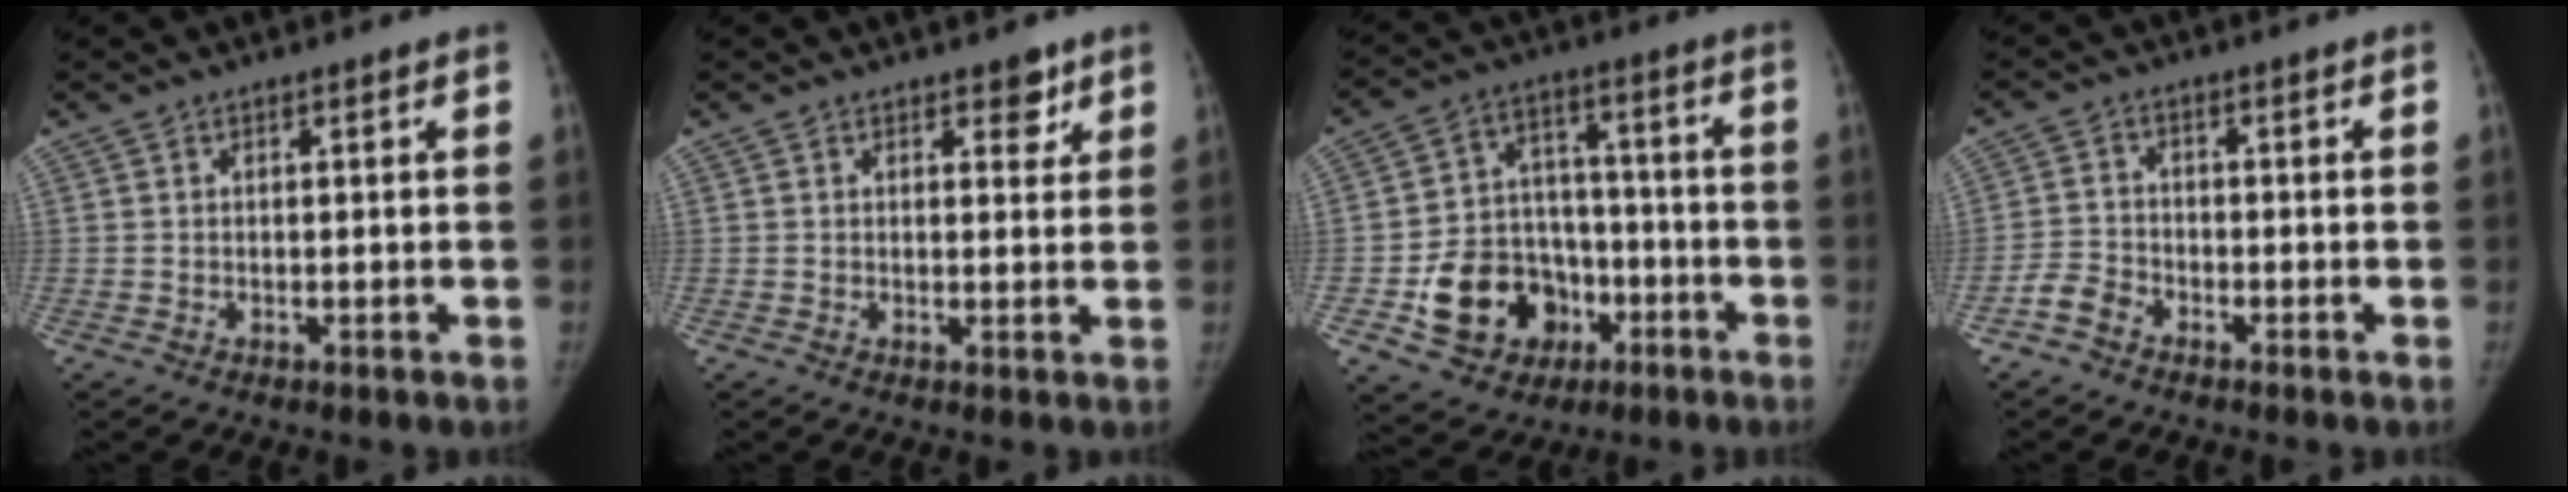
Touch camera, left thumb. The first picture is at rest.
{"total": 2.8, "force": [1.9, 1.6, 1.4], "torque": [0.004, -0.010, 0.024]}
{"total": 15.6, "force": [-5.8, 12.5, 7.3], "torque": [-0.085, 0.048, -0.084]}
{"total": 3.7, "force": [-2.6, 2.3, 1.3], "torque": [-0.023, 0.016, -0.057]}